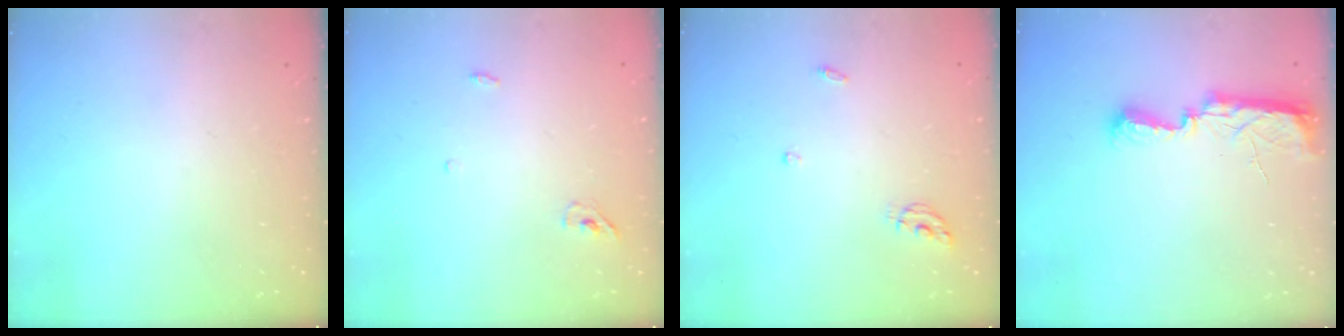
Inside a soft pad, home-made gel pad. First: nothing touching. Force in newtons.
{"total": 3.7, "press": 3.5, "slide": 1.1}
{"total": 5.2, "press": 5.2, "slide": 0.4}
{"total": 9.7, "press": 8.7, "slide": 4.2}